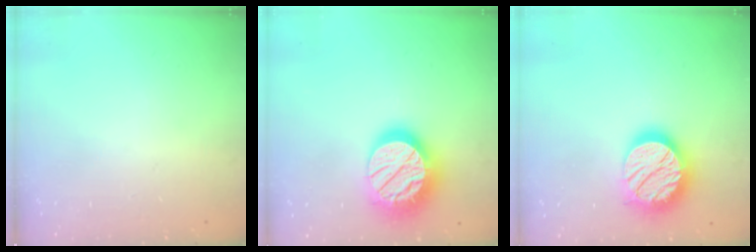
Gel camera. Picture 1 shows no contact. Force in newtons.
{"total": 21.9, "press": 21.8, "slide": 1.5}
{"total": 19.8, "press": 19.8, "slide": 1.1}